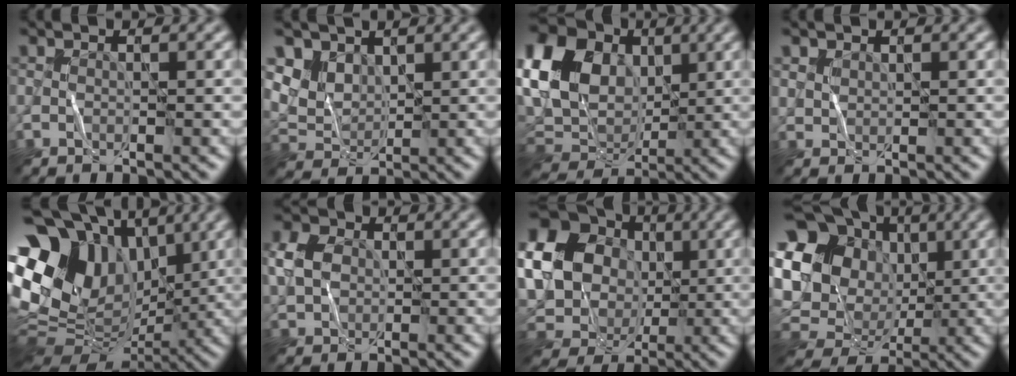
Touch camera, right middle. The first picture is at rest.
{"total": 3.6, "force": [2.2, 2.6, 1.2], "torque": [-0.031, -0.002, 0.044]}
{"total": 13.9, "force": [2.9, 11.2, 7.8], "torque": [-0.174, 0.031, 0.036]}
{"total": 1.0, "force": [0.8, 0.5, -0.1], "torque": [0.002, 0.000, 0.020]}
{"total": 16.9, "force": [3.1, 12.6, 10.9], "torque": [-0.203, 0.021, 0.077]}
{"total": 4.0, "force": [0.6, 3.3, 2.1], "torque": [-0.056, 0.011, 0.005]}
{"total": 20.0, "force": [2.7, 18.1, 8.2], "torque": [-0.210, 0.020, 0.005]}
{"total": 18.9, "force": [3.5, 17.1, 7.3], "torque": [-0.187, 0.039, 0.038]}